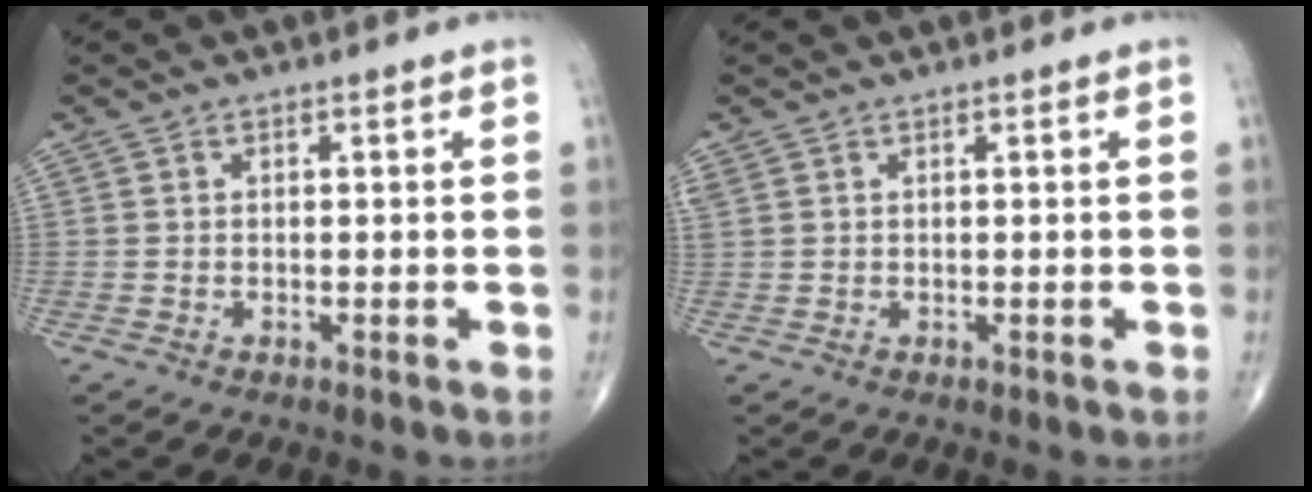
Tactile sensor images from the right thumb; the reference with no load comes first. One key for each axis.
{"total": 1.4, "fx": 0.8, "fy": 0.9, "fz": 0.8, "tx": -0.028, "ty": 0.015, "tz": 0.022}